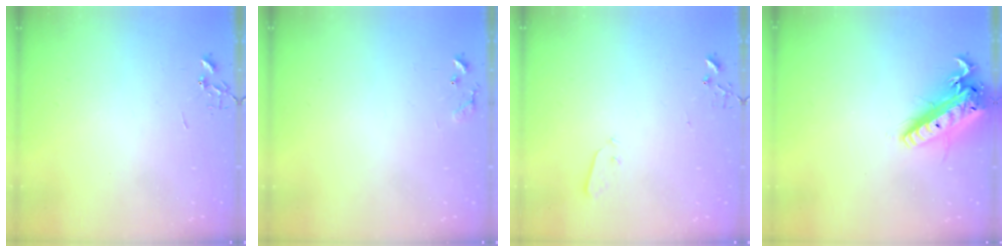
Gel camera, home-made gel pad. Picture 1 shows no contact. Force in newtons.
{"total": 7.7, "press": 7.7, "slide": 0.5}
{"total": 2.9, "press": 2.8, "slide": 0.8}
{"total": 20.4, "press": 20.0, "slide": 4.2}